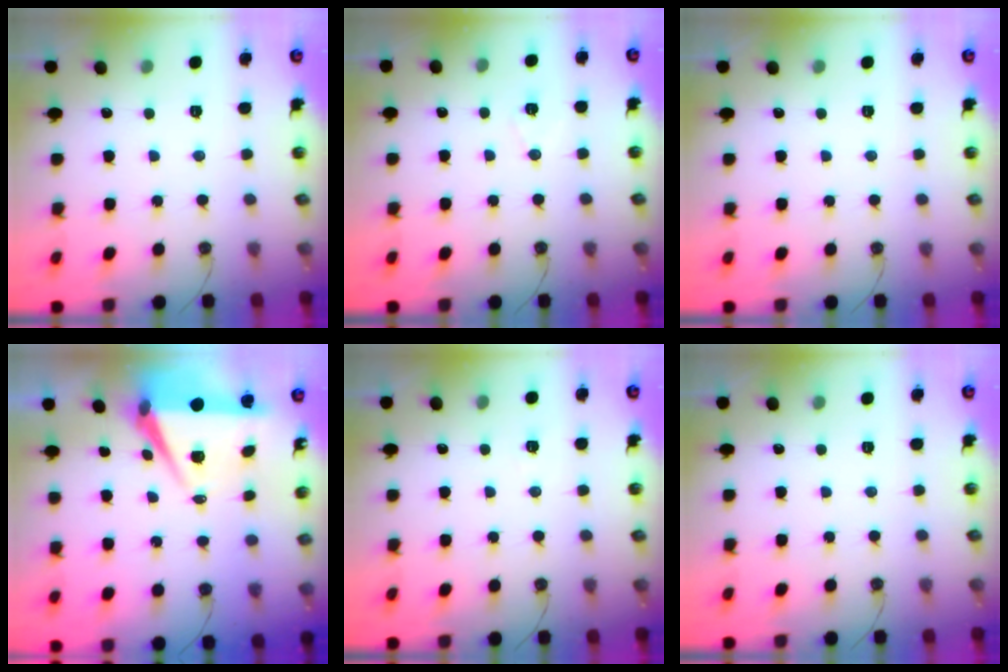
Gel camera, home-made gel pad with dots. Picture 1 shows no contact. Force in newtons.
{"total": 5.4, "press": 4.0, "slide": 3.6}
{"total": 0.0}
{"total": 7.0, "press": 5.5, "slide": 4.3}
{"total": 4.8, "press": 2.0, "slide": 4.3}
{"total": 0.0}